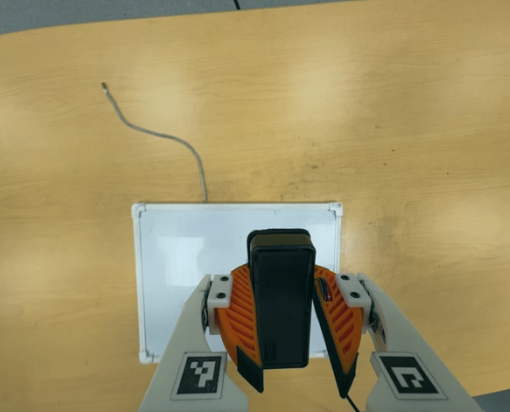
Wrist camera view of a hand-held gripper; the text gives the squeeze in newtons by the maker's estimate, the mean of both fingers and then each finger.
{"total": 9.4, "left": 9.1, "right": 9.7}